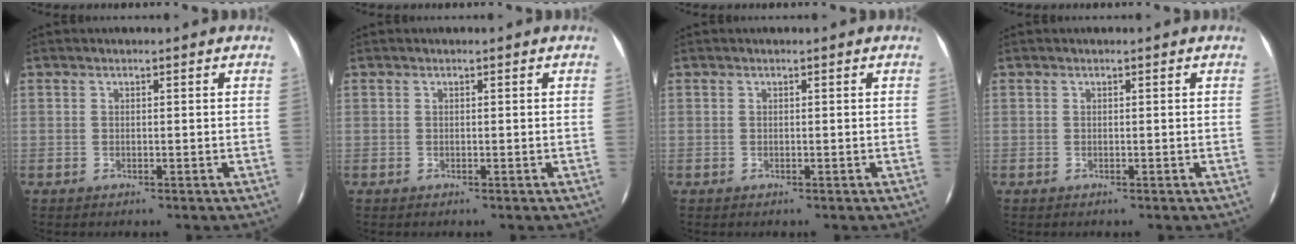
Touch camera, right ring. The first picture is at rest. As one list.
[{"total": 0.0}, {"total": 0.0}, {"total": 0.0}]